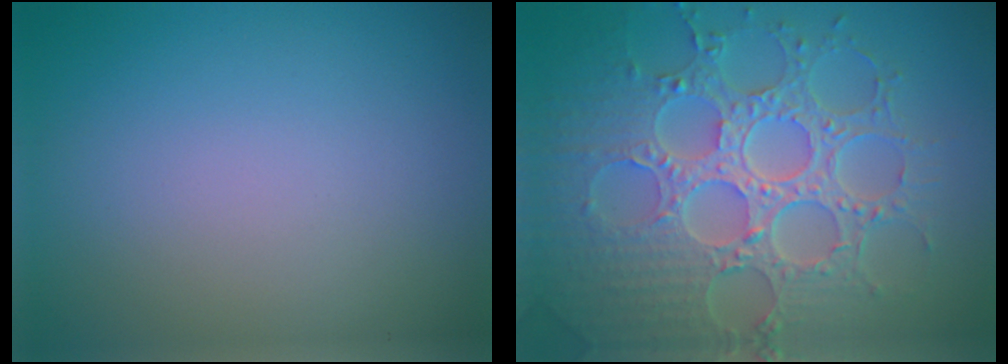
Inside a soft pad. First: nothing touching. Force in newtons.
{"total": 8.6, "press": 6.5, "slide": 5.7}